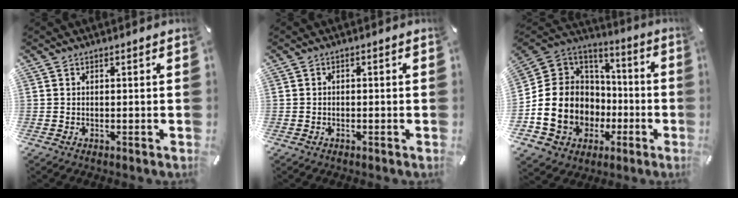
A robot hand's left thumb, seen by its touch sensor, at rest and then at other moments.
{"total": 0.6, "force": [-0.4, 0.3, 0.3], "torque": [-0.005, 0.000, -0.009]}
{"total": 17.7, "force": [-4.3, 15.5, 7.3], "torque": [-0.167, 0.000, -0.055]}